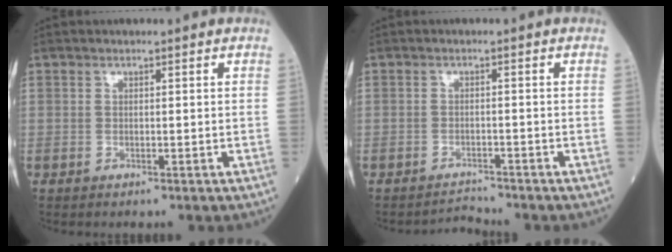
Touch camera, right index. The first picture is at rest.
{"total": 2.1, "force": [-1.9, -0.5, -0.8], "torque": [0.015, -0.011, -0.027]}